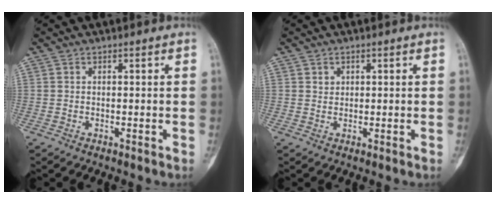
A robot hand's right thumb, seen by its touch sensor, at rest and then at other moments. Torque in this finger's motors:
{"motor_torque": [0.18, 0.39, -0.06, -0.08, -0.01]}